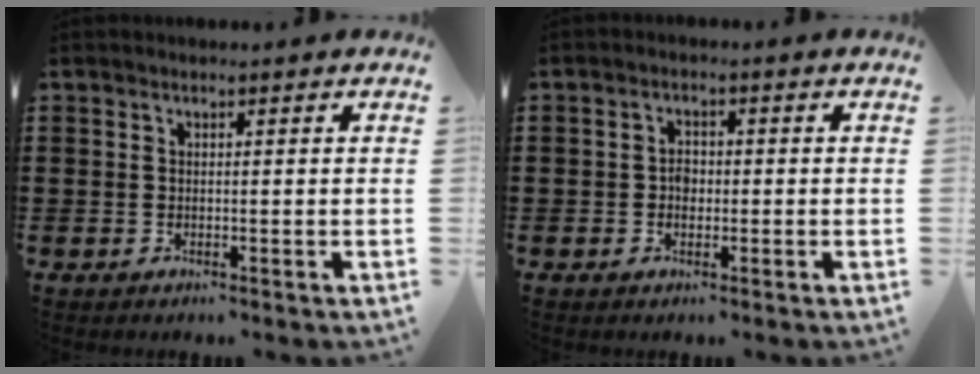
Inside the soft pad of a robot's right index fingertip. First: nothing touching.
{"total": 2.0, "force": [-0.4, 1.3, 1.4], "torque": [-0.028, 0.003, -0.009]}